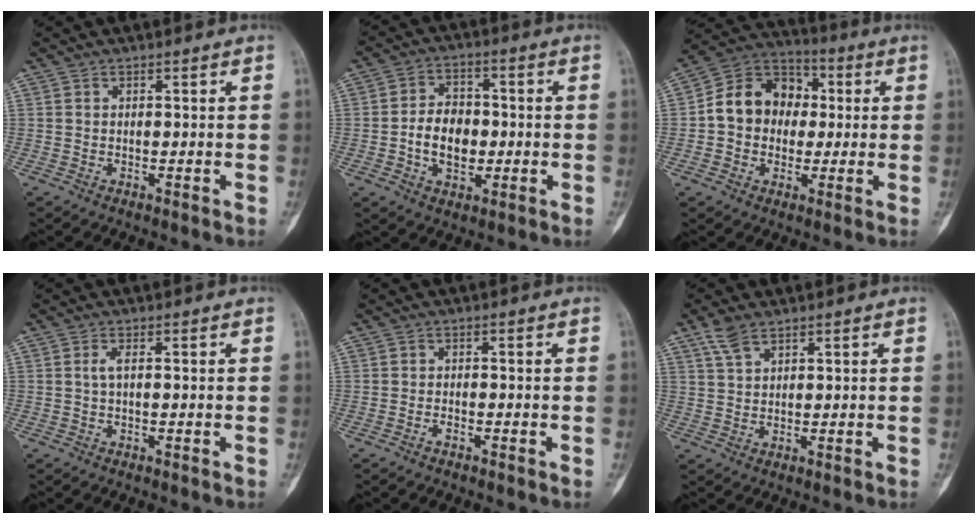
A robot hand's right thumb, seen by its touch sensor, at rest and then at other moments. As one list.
[{"total": 8.7, "force": [-1.3, 6.1, 6.1], "torque": [-0.078, 0.013, -0.026]}, {"total": 13.4, "force": [0.7, 11.0, 7.7], "torque": [-0.093, 0.033, 0.001]}, {"total": 1.3, "force": [0.1, 0.3, 1.2], "torque": [-0.030, 0.000, 0.001]}, {"total": 0.8, "force": [-0.6, 0.4, 0.4], "torque": [-0.009, 0.003, -0.013]}, {"total": 3.9, "force": [2.6, 1.7, 2.4], "torque": [-0.048, 0.000, 0.059]}]